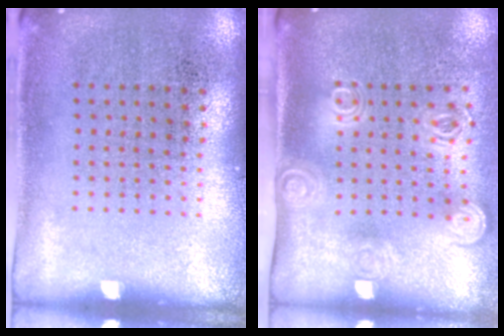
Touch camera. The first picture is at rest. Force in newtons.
{"total": 2.0, "press": 1.4, "slide": 1.4}